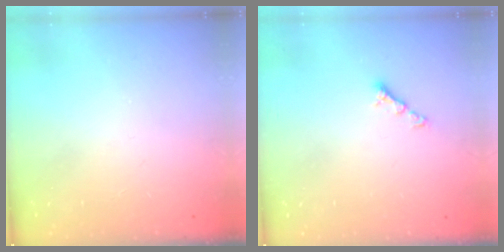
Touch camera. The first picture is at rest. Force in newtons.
{"total": 3.9, "press": 3.9, "slide": 0.6}